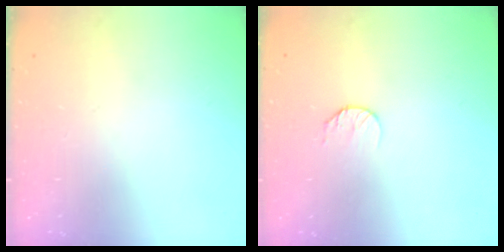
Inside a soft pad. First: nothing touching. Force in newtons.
{"total": 5.6, "press": 5.5, "slide": 0.6}